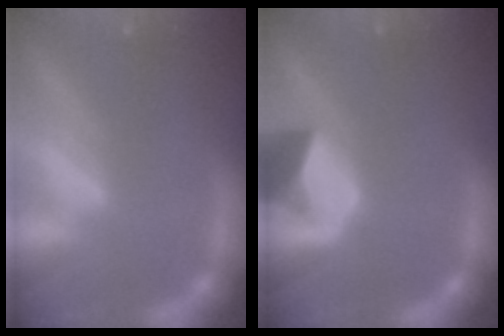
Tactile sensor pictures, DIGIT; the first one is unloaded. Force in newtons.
{"total": 4.9}